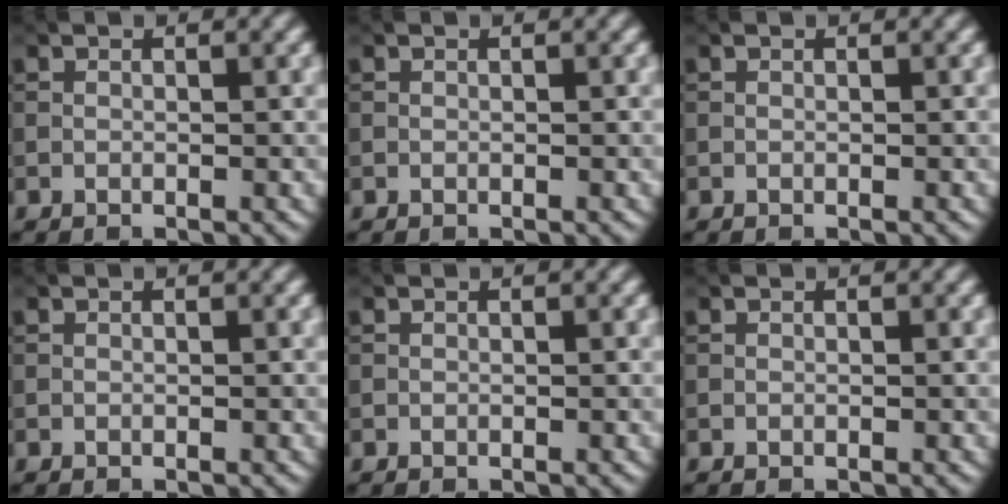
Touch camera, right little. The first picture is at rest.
{"total": 0.0}
{"total": 0.0}
{"total": 0.0}
{"total": 0.0}
{"total": 0.0}